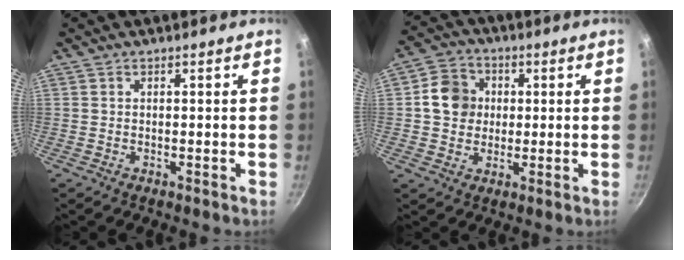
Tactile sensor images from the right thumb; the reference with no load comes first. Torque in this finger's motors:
{"motor_torque": [0.16, 1.49, 0.68, -0.24, 0.05]}